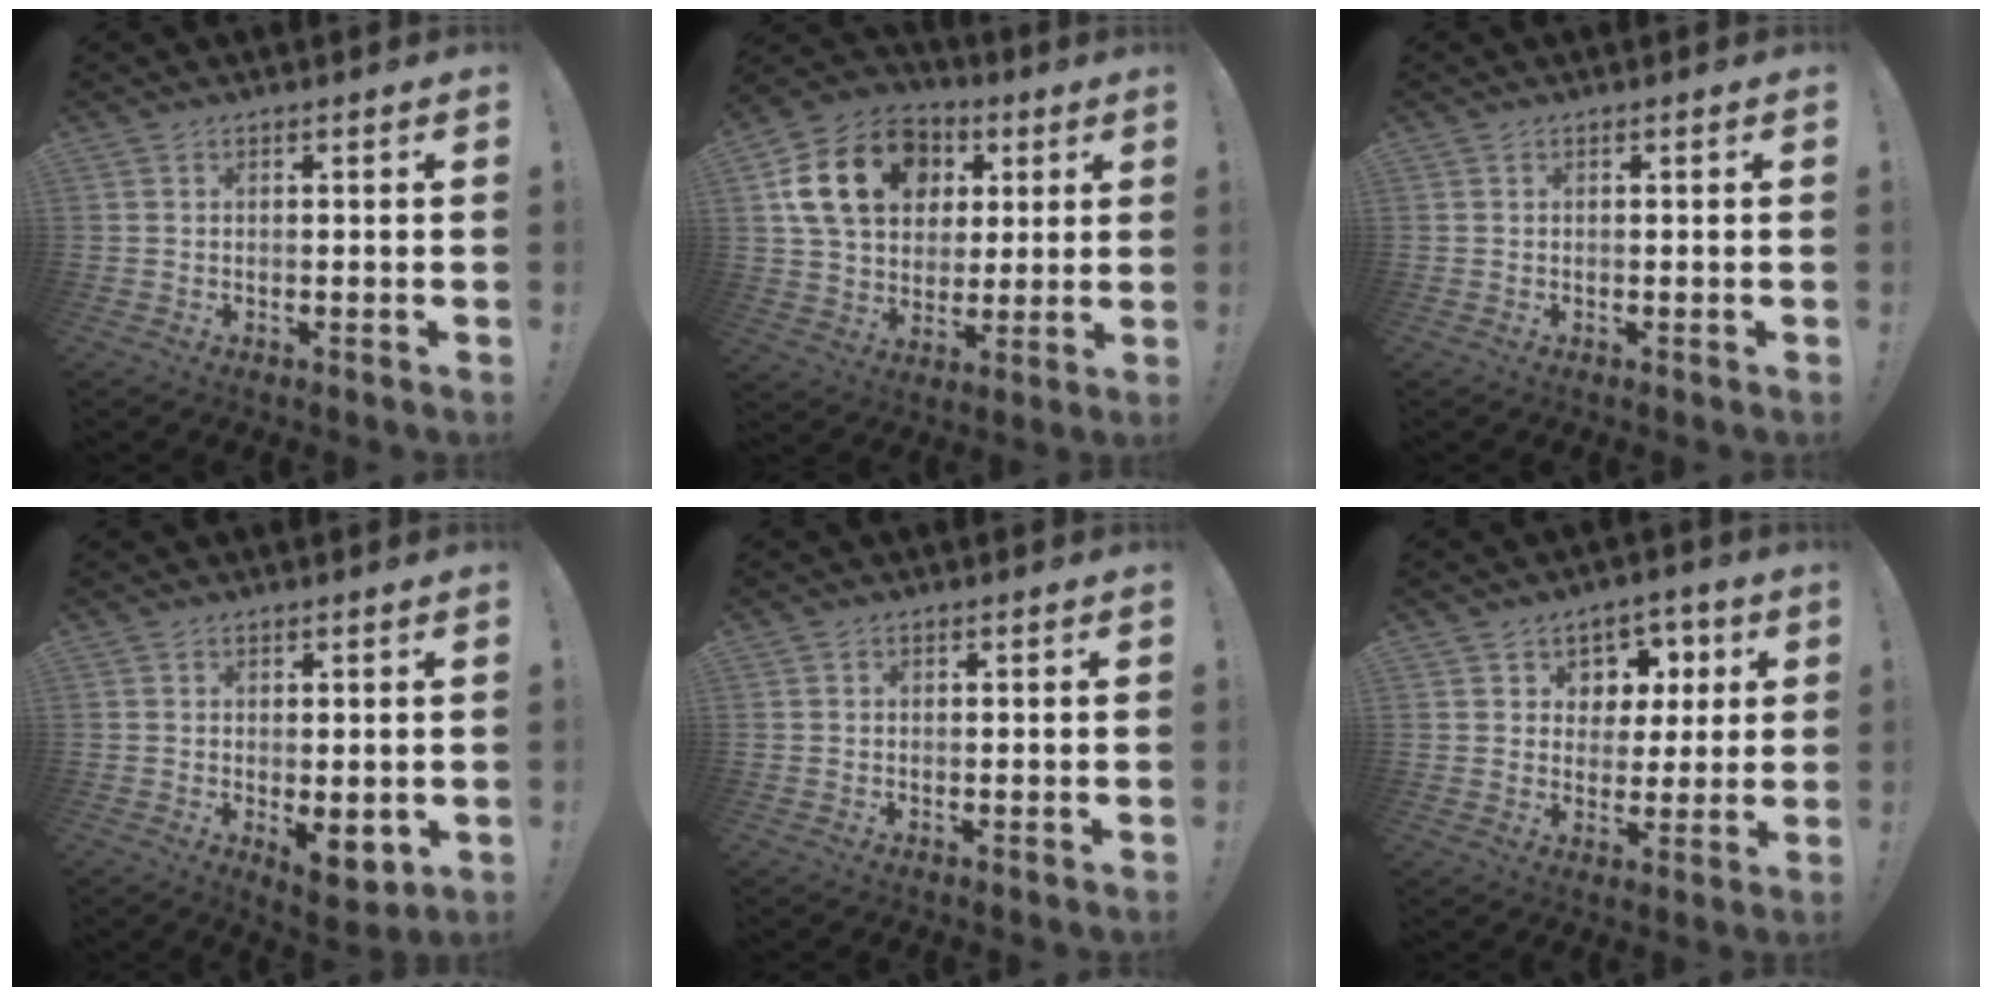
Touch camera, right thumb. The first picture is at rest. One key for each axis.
{"total": 19.9, "fx": 6.7, "fy": 14.6, "fz": 11.7, "tx": -0.194, "ty": -0.007, "tz": 0.132}
{"total": 0.0}
{"total": 6.3, "fx": -0.5, "fy": 3.3, "fz": 5.3, "tx": -0.063, "ty": -0.009, "tz": 0.000}
{"total": 0.6, "fx": 0.1, "fy": 0.6, "fz": 0.1, "tx": 0.004, "ty": 0.000, "tz": 0.001}
{"total": 7.6, "fx": 2.4, "fy": 7.0, "fz": 1.4, "tx": -0.012, "ty": -0.018, "tz": 0.052}